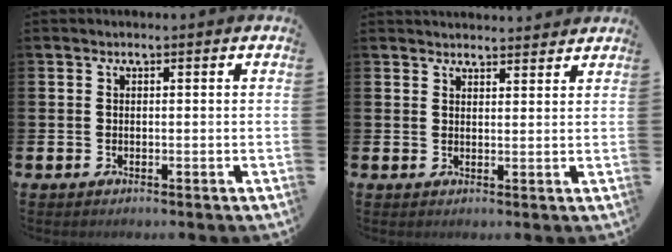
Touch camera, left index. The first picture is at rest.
{"total": 2.8, "force": [2.7, 0.5, -0.1], "torque": [0.007, -0.016, 0.048]}